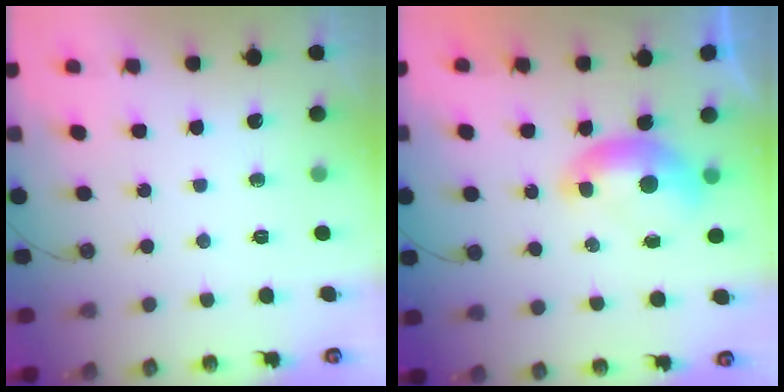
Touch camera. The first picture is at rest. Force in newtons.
{"total": 0.0}